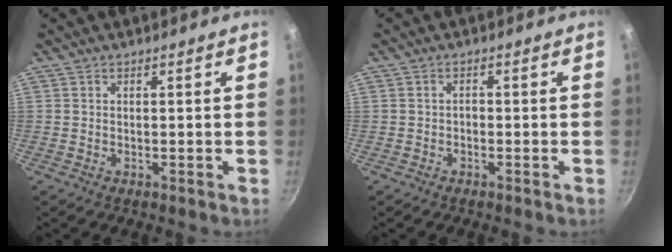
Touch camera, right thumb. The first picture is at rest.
{"total": 0.9, "force": [-0.5, 0.6, 0.5], "torque": [-0.009, 0.006, -0.010]}